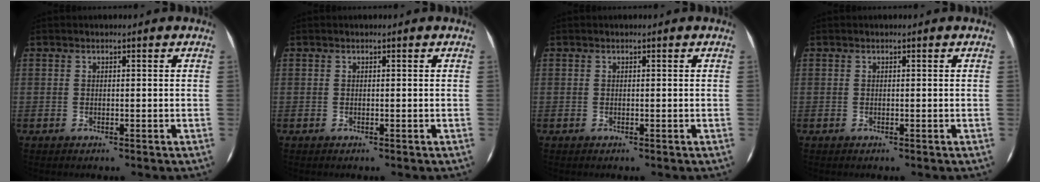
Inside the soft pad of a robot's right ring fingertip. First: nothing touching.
{"total": 0.0}
{"total": 0.0}
{"total": 0.0}